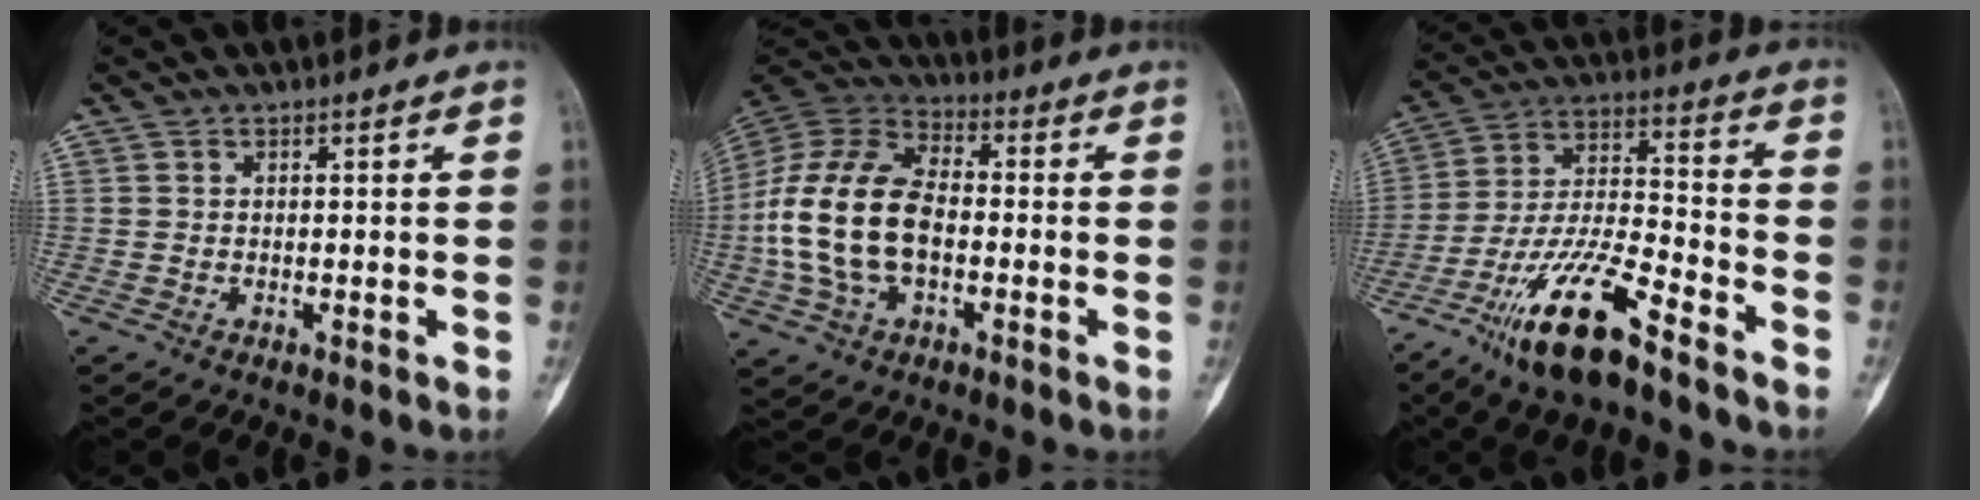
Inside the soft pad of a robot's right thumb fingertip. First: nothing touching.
{"total": 18.4, "force": [-2.2, 11.3, 14.3], "torque": [-0.289, 0.027, -0.042]}
{"total": 16.8, "force": [-11.0, 4.1, 12.1], "torque": [-0.233, 0.065, -0.203]}